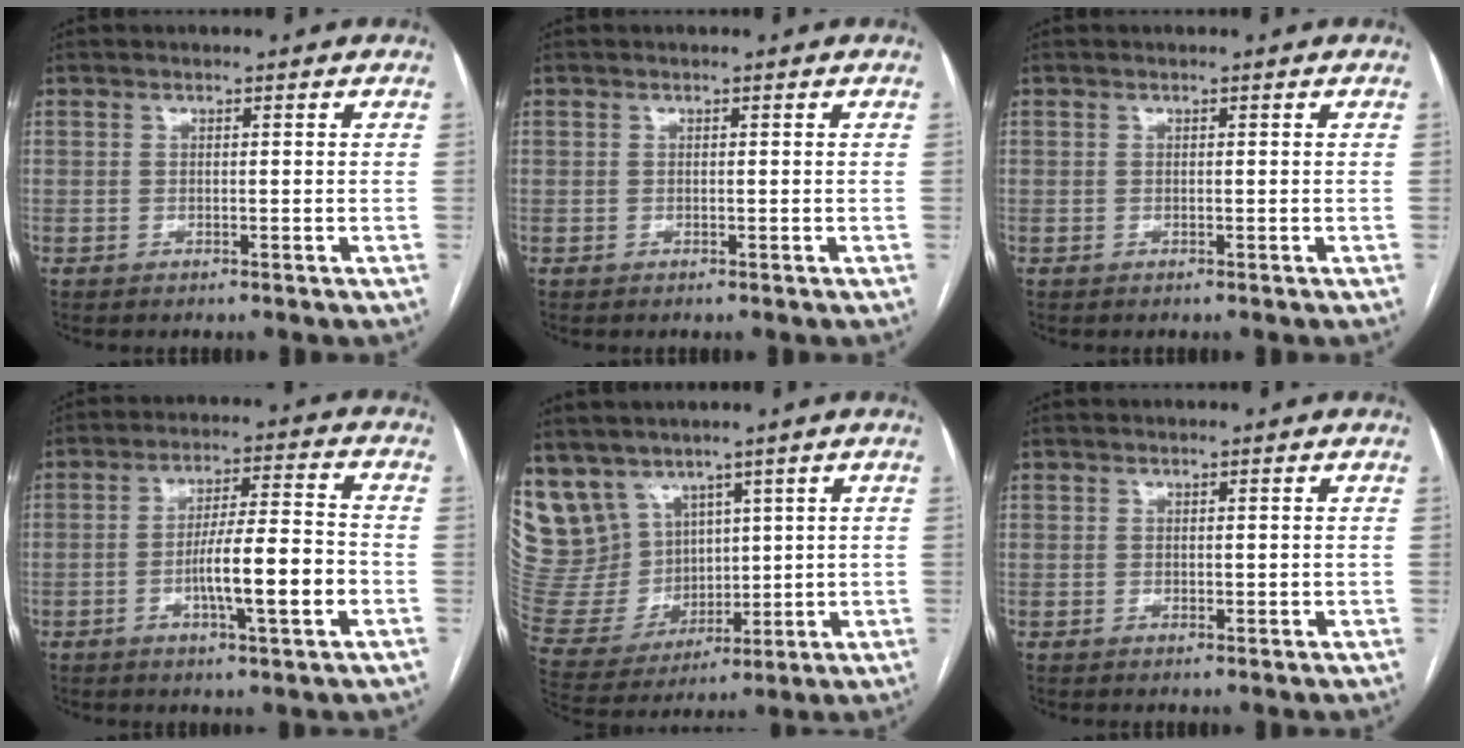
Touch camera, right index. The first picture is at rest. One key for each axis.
{"total": 0.0}
{"total": 0.0}
{"total": 10.5, "fx": -3.0, "fy": 1.0, "fz": 10.0, "tx": -0.165, "ty": 0.008, "tz": -0.049}
{"total": 15.4, "fx": 9.8, "fy": 11.1, "fz": 4.2, "tx": -0.111, "ty": 0.055, "tz": 0.223}
{"total": 1.0, "fx": 0.2, "fy": 0.7, "fz": 0.6, "tx": -0.006, "ty": -0.001, "tz": 0.004}